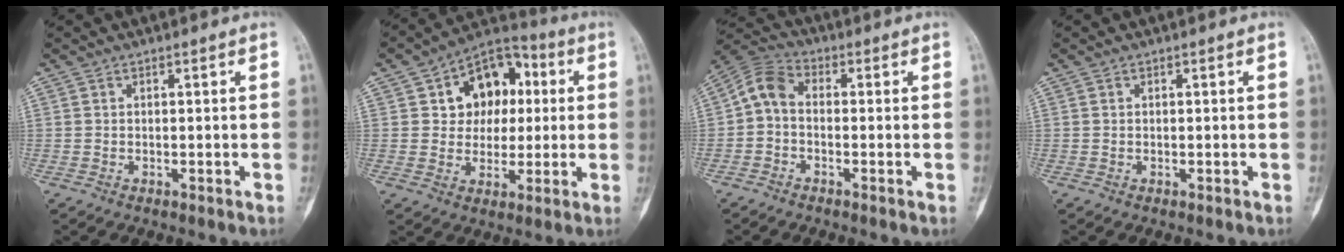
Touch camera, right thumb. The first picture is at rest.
{"total": 13.5, "force": [2.9, 10.3, 8.2], "torque": [-0.063, 0.017, 0.039]}
{"total": 6.2, "force": [-0.6, 4.1, 4.5], "torque": [-0.082, 0.023, -0.030]}
{"total": 0.0}